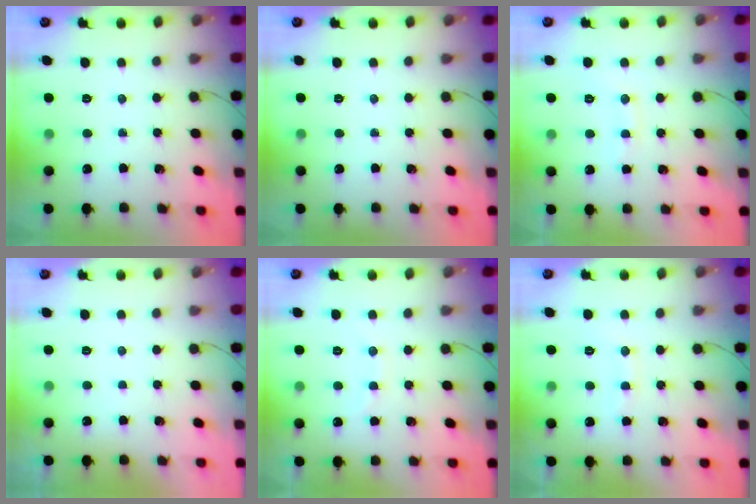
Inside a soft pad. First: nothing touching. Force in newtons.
{"total": 0.0}
{"total": 7.0, "press": 6.9, "slide": 1.3}
{"total": 3.0, "press": 3.0, "slide": 0.1}
{"total": 7.3, "press": 7.1, "slide": 1.5}
{"total": 7.3, "press": 7.2, "slide": 0.9}